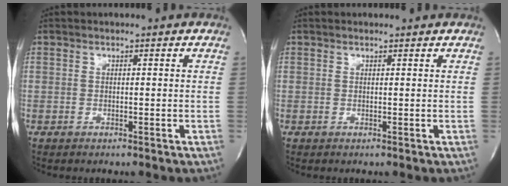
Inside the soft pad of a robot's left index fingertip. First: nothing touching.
{"total": 1.3, "force": [1.3, -0.1, 0.1], "torque": [-0.009, 0.003, 0.018]}